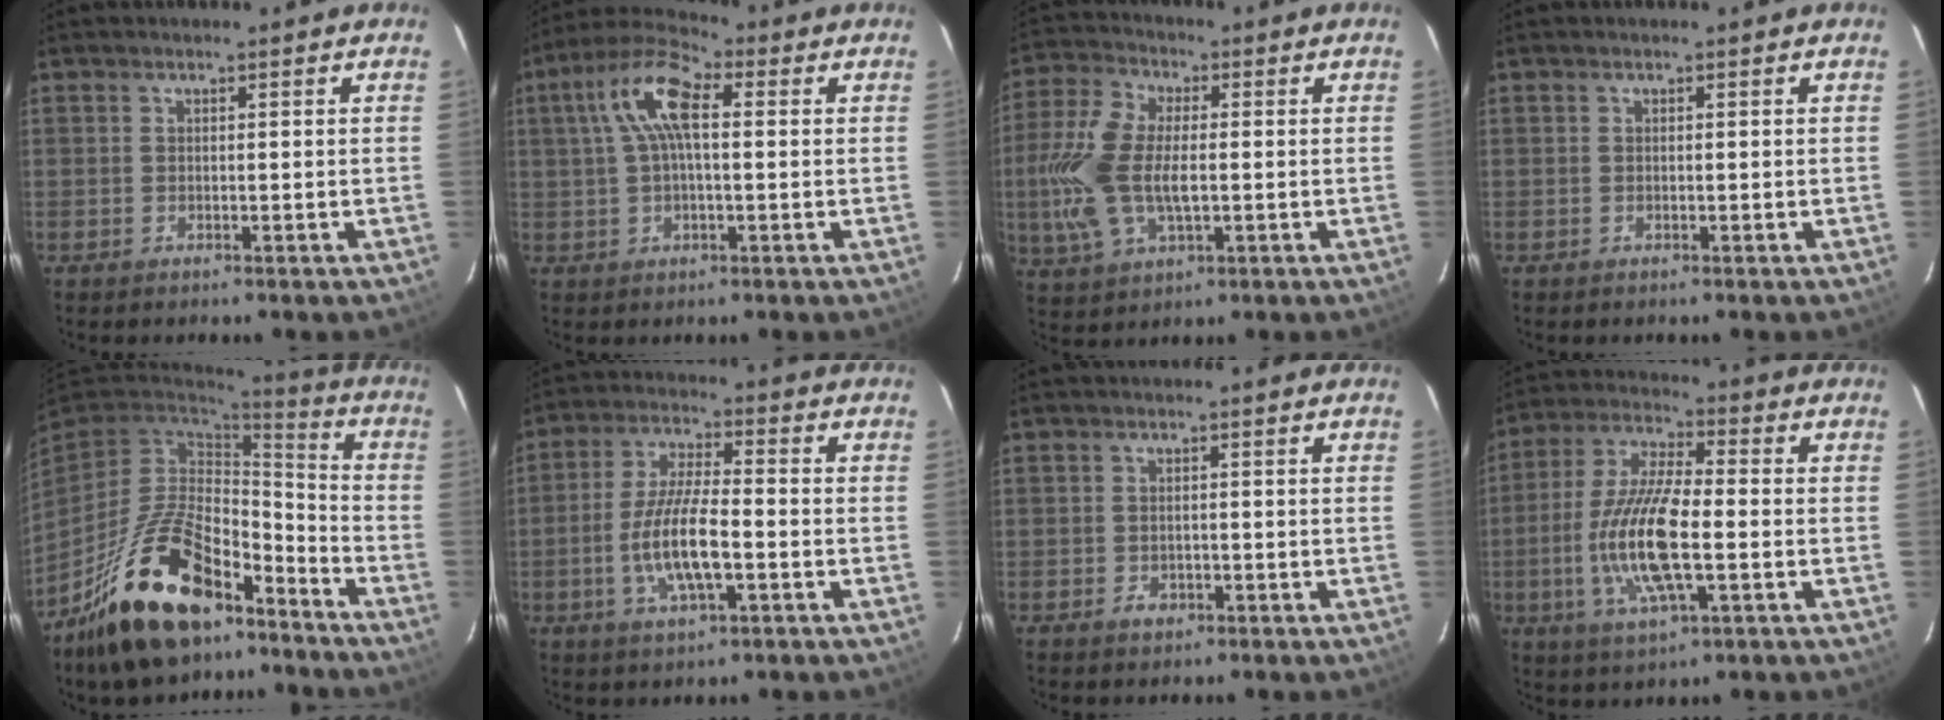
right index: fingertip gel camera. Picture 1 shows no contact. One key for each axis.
{"total": 10.2, "fx": 2.0, "fy": 4.1, "fz": 9.1, "tx": -0.186, "ty": 0.030, "tz": 0.033}
{"total": 14.0, "fx": -1.1, "fy": 7.1, "fz": 12.0, "tx": -0.270, "ty": 0.007, "tz": -0.022}
{"total": 0.0}
{"total": 23.0, "fx": -15.0, "fy": 10.5, "fz": 14.0, "tx": -0.281, "ty": 0.002, "tz": -0.241}
{"total": 10.9, "fx": -3.0, "fy": 3.1, "fz": 10.0, "tx": -0.201, "ty": 0.000, "tz": -0.056}
{"total": 2.0, "fx": -1.1, "fy": 1.5, "fz": 0.9, "tx": -0.015, "ty": 0.002, "tz": -0.014}
{"total": 14.8, "fx": -2.9, "fy": 4.2, "fz": 13.9, "tx": -0.287, "ty": -0.003, "tz": -0.059}